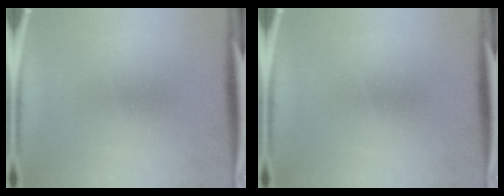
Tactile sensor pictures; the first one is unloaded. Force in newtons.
{"total": 0.0}